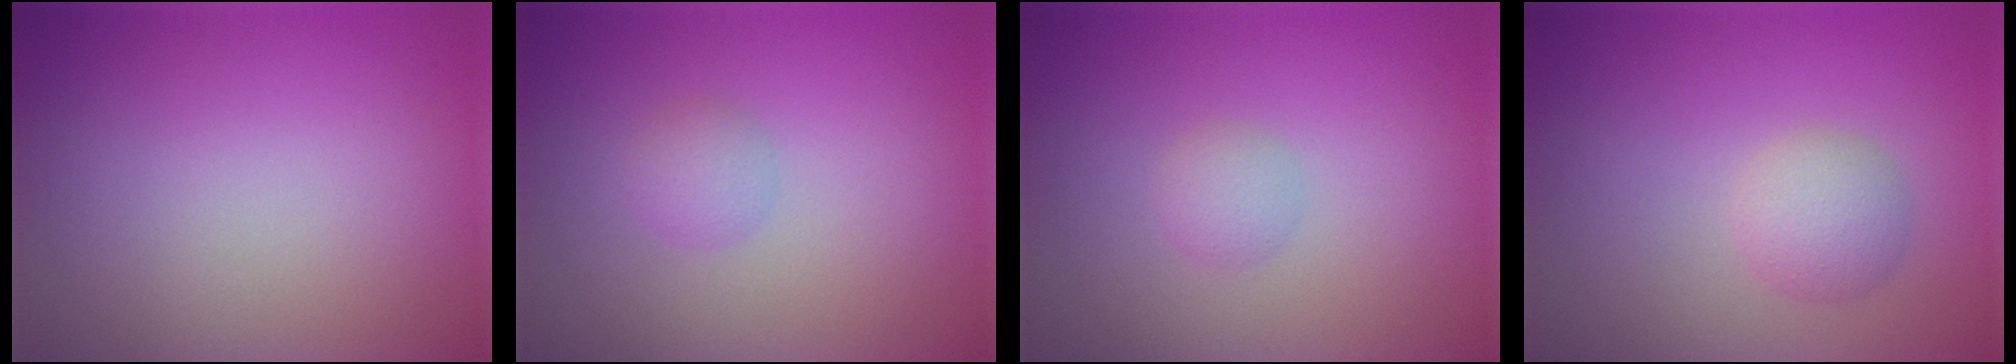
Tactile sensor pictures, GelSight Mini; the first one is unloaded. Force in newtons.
{"total": 1.5, "press": 1.5, "slide": 0.1}
{"total": 1.3, "press": 1.3, "slide": 0.1}
{"total": 2.5, "press": 2.5, "slide": 0.1}